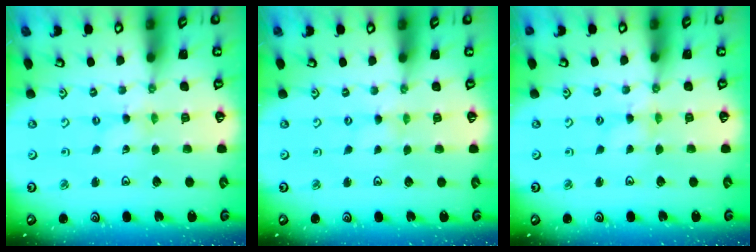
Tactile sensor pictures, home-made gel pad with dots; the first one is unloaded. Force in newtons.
{"total": 0.0}
{"total": 1.7, "press": 1.7, "slide": 0.3}